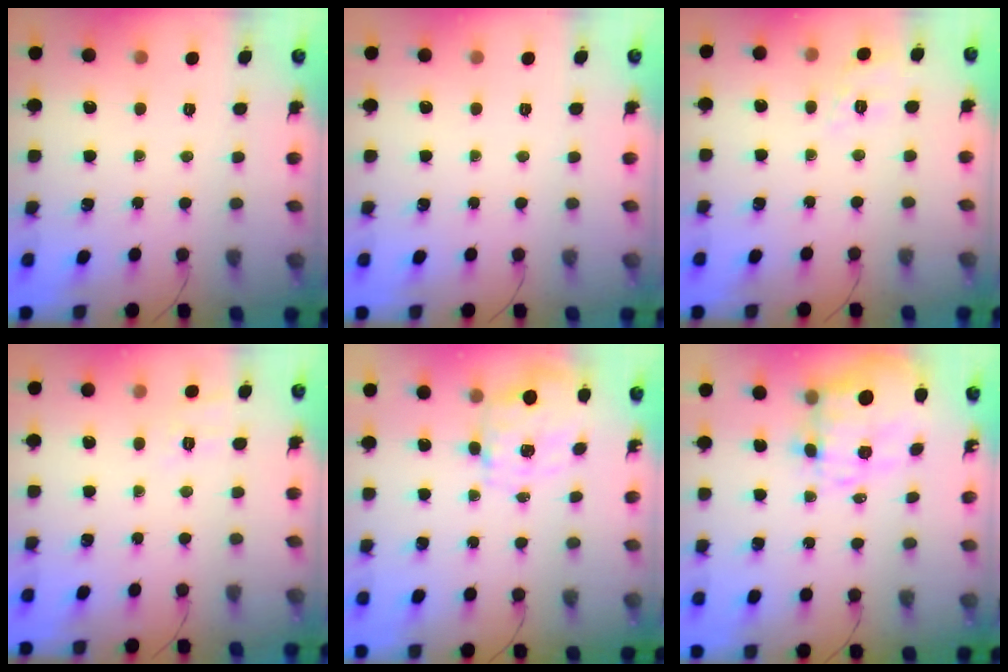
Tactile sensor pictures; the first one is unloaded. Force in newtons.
{"total": 0.0}
{"total": 2.7, "press": 2.1, "slide": 1.7}
{"total": 2.7, "press": 1.9, "slide": 2.0}
{"total": 2.8, "press": 2.6, "slide": 1.0}
{"total": 6.1, "press": 5.6, "slide": 2.4}